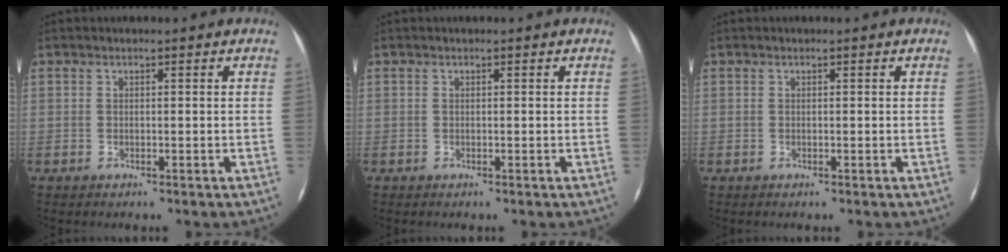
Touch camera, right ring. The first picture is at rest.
{"total": 0.0}
{"total": 0.0}